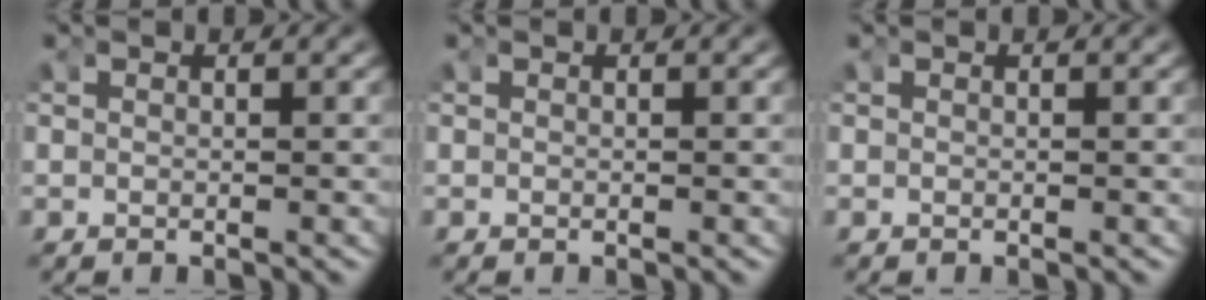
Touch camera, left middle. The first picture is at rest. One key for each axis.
{"total": 0.0}
{"total": 0.0}